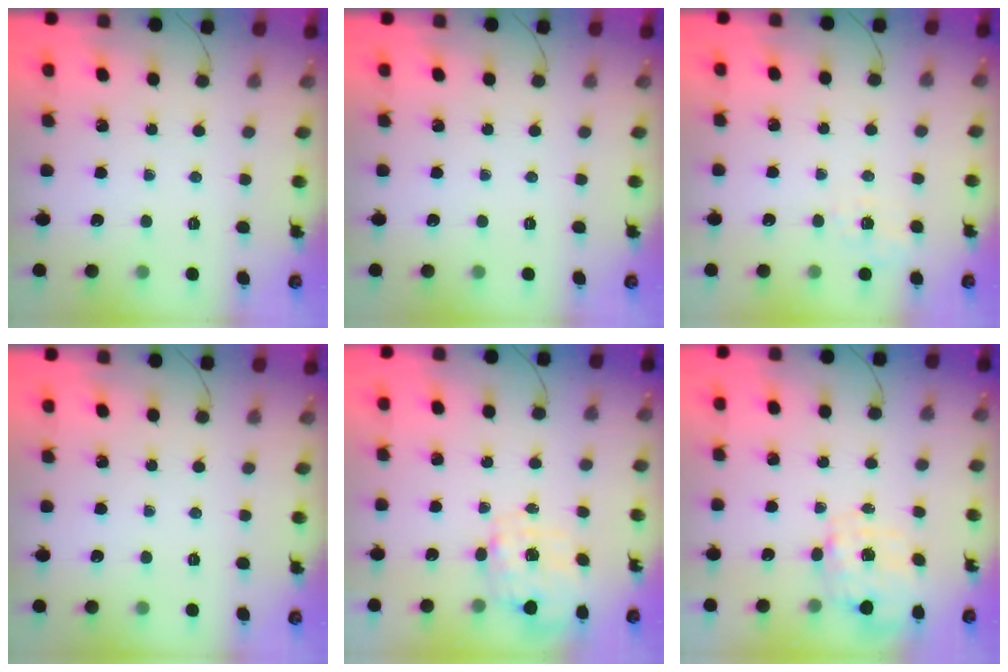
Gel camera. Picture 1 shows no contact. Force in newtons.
{"total": 0.0}
{"total": 1.6, "press": 0.2, "slide": 1.6}
{"total": 0.0}
{"total": 2.9, "press": 2.7, "slide": 0.9}
{"total": 2.9, "press": 2.7, "slide": 0.9}